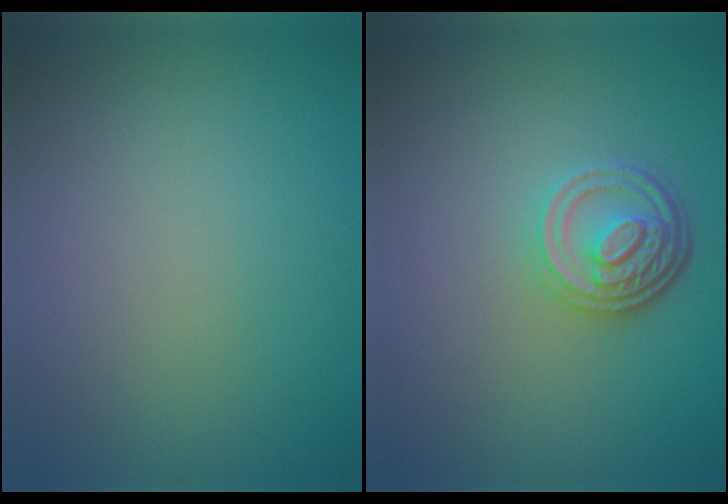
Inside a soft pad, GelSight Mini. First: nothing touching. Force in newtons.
{"total": 4.5, "press": 3.3, "slide": 3.0}